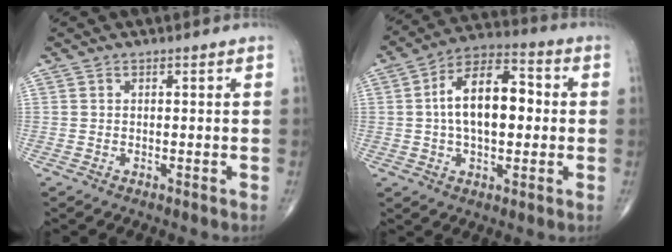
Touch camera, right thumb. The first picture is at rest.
{"total": 14.6, "force": [0.7, 8.0, 12.2], "torque": [-0.186, 0.028, 0.003]}